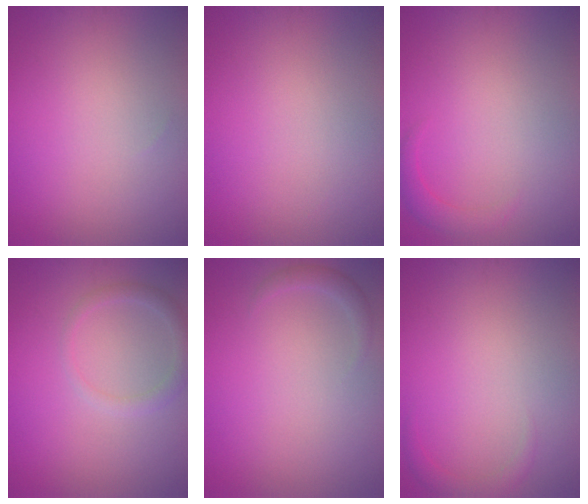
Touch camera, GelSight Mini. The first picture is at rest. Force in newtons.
{"total": 0.0}
{"total": 1.6, "press": 1.6, "slide": 0.2}
{"total": 1.7, "press": 1.7, "slide": 0.1}
{"total": 1.1, "press": 1.1, "slide": 0.2}
{"total": 1.2, "press": 1.2, "slide": 0.2}